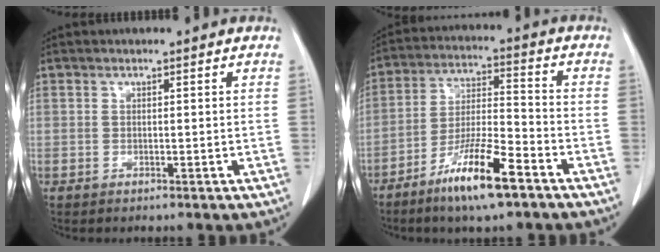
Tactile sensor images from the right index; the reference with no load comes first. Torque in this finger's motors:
{"motor_torque": [1.09, -0.91, 0.36, 0.07]}